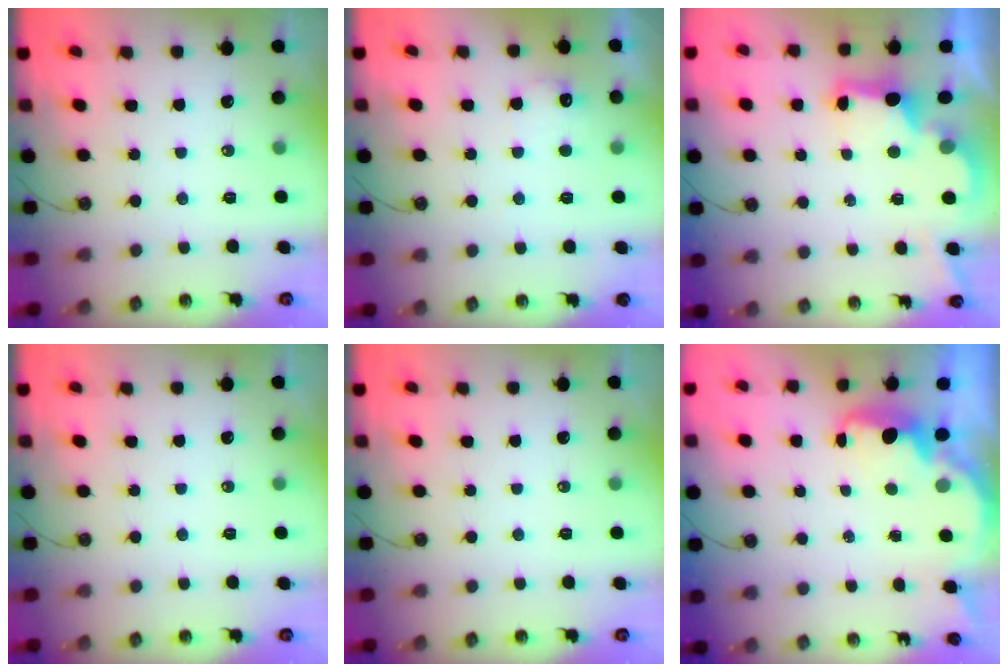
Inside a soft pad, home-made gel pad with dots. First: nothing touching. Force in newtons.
{"total": 7.2, "press": 7.1, "slide": 0.6}
{"total": 2.8, "press": 2.7, "slide": 0.9}
{"total": 0.0}
{"total": 0.0}
{"total": 2.9, "press": 2.9, "slide": 0.6}